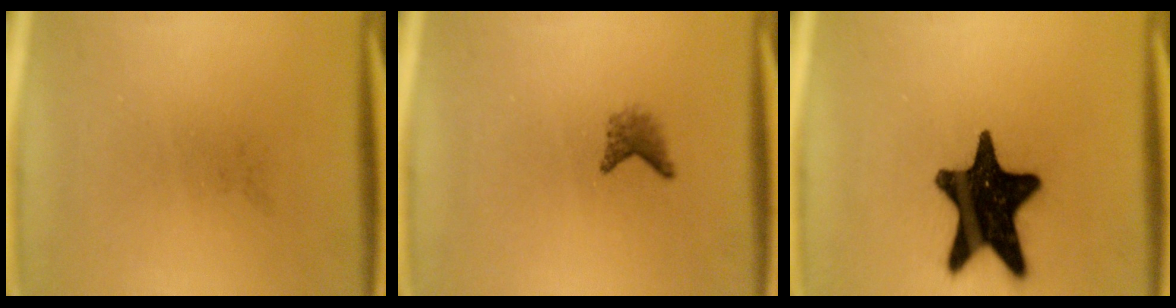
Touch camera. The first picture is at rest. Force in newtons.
{"total": 1.7}
{"total": 19.1}